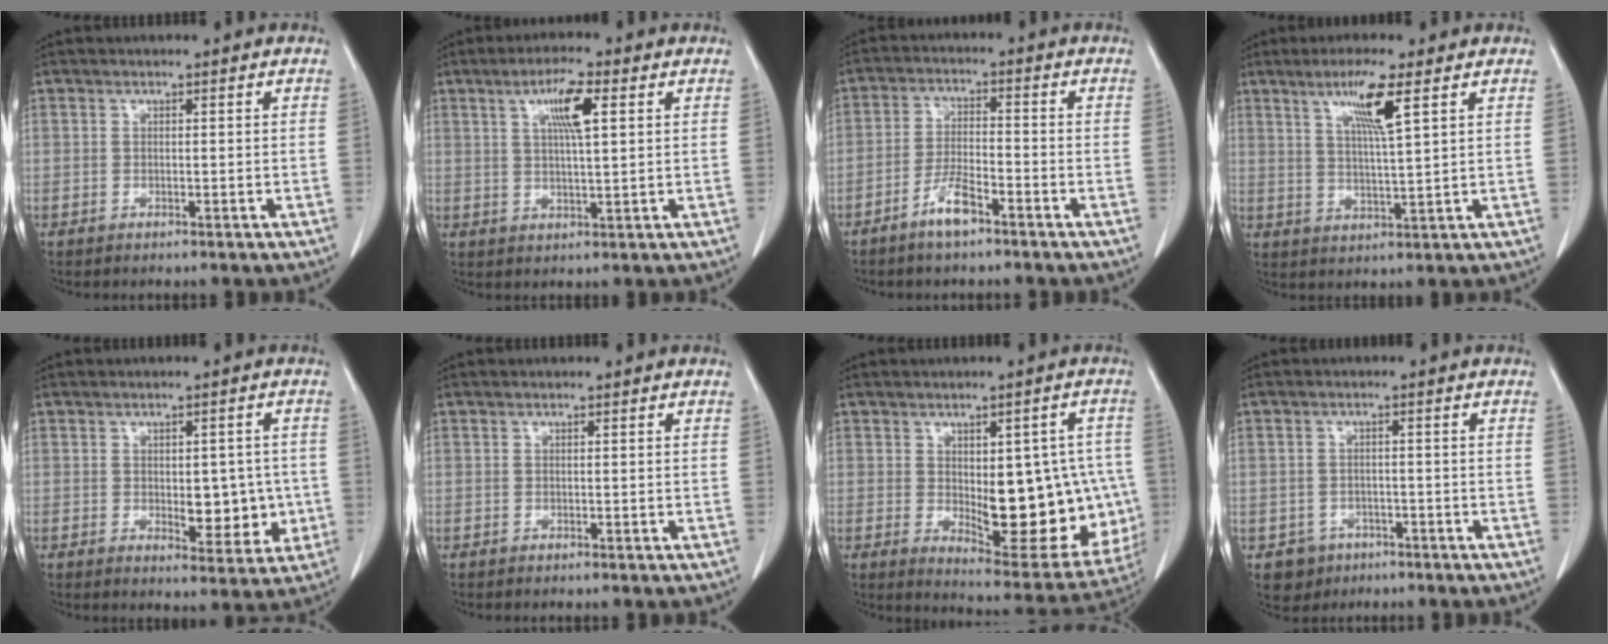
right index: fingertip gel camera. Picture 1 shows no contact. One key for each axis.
{"total": 6.3, "fx": 2.4, "fy": 0.7, "fz": 5.8, "tx": -0.105, "ty": 0.003, "tz": 0.041}
{"total": 5.3, "fx": -3.6, "fy": 1.0, "fz": 3.7, "tx": -0.075, "ty": 0.000, "tz": -0.066}
{"total": 7.1, "fx": 3.5, "fy": -0.4, "fz": 6.2, "tx": -0.114, "ty": -0.004, "tz": 0.065}
{"total": 7.2, "fx": -0.7, "fy": 3.8, "fz": 6.1, "tx": -0.063, "ty": 0.003, "tz": 0.002}
{"total": 0.0}
{"total": 17.7, "fx": -1.2, "fy": 7.1, "fz": 16.2, "tx": -0.183, "ty": 0.007, "tz": 0.013}
{"total": 3.8, "fx": -2.0, "fy": 3.3, "fz": 0.1, "tx": 0.004, "ty": 0.012, "tz": -0.023}